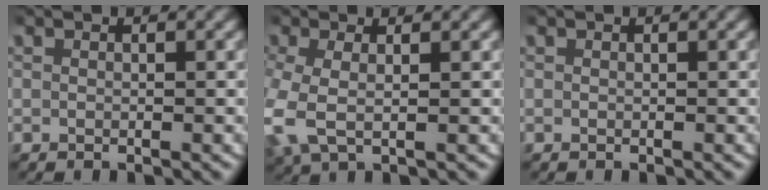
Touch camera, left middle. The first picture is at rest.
{"total": 4.4, "force": [-0.3, 2.9, 3.3], "torque": [-0.111, -0.018, 0.005]}
{"total": 0.0}